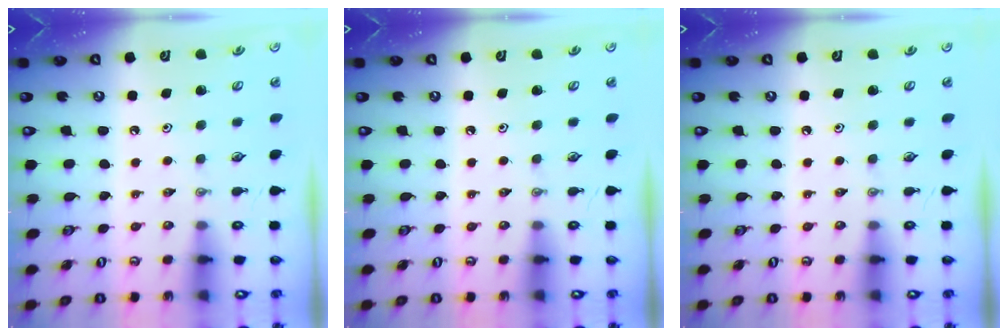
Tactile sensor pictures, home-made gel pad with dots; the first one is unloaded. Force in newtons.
{"total": 0.0}
{"total": 0.0}